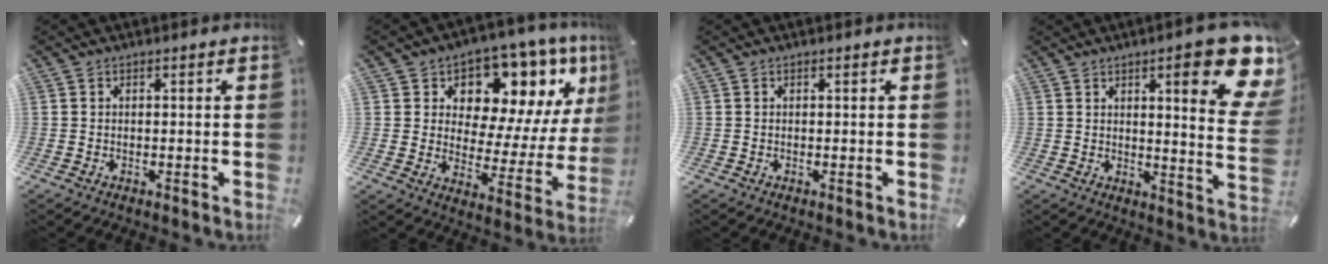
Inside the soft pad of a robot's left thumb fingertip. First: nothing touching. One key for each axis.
{"total": 10.7, "fx": 7.3, "fy": 6.8, "fz": 4.0, "tx": -0.051, "ty": -0.080, "tz": 0.123}
{"total": 0.0}
{"total": 17.6, "fx": 8.8, "fy": 4.1, "fz": 14.7, "tx": -0.189, "ty": -0.062, "tz": 0.130}